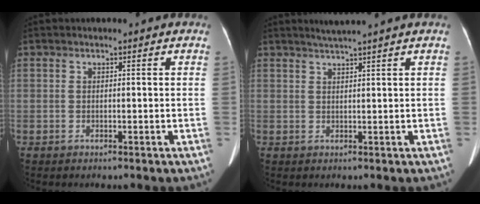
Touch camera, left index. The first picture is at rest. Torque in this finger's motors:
{"motor_torque": [-0.25, -1.15, -0.19, 0.01]}